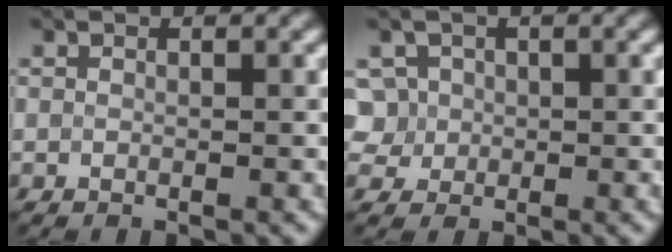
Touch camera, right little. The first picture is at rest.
{"total": 3.4, "force": [0.5, 3.2, 1.1], "torque": [-0.018, 0.019, 0.013]}